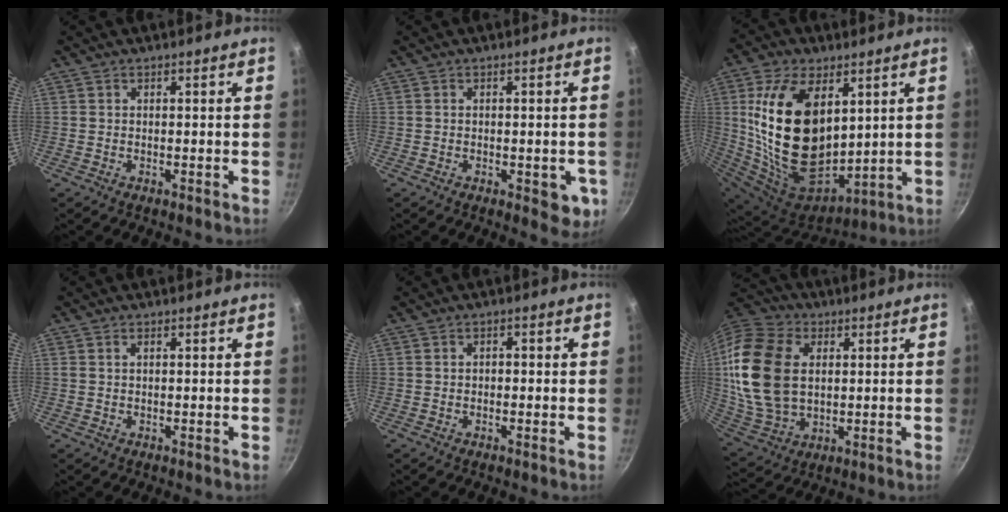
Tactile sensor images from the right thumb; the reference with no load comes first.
{"total": 6.1, "force": [-1.4, 3.1, 5.0], "torque": [-0.041, -0.001, -0.014]}
{"total": 25.2, "force": [6.2, 15.1, 19.2], "torque": [-0.348, -0.039, 0.128]}
{"total": 0.8, "force": [0.3, 0.4, 0.6], "torque": [-0.010, 0.003, 0.006]}
{"total": 1.3, "force": [-0.3, 1.0, 0.9], "torque": [-0.014, 0.008, -0.006]}
{"total": 21.2, "force": [2.7, 14.4, 15.3], "torque": [-0.291, 0.002, 0.058]}